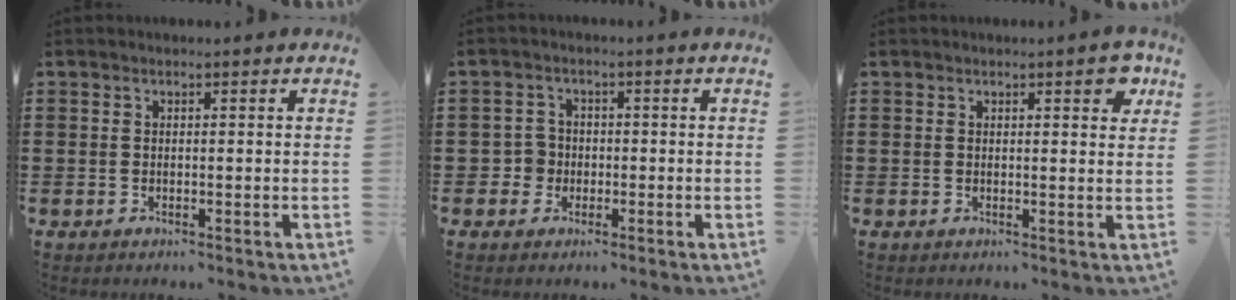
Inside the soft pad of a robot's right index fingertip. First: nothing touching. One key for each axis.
{"total": 3.1, "fx": -0.9, "fy": 2.8, "fz": 0.8, "tx": -0.034, "ty": 0.000, "tz": -0.024}
{"total": 2.9, "fx": 1.6, "fy": 0.7, "fz": 2.3, "tx": -0.026, "ty": -0.003, "tz": 0.022}